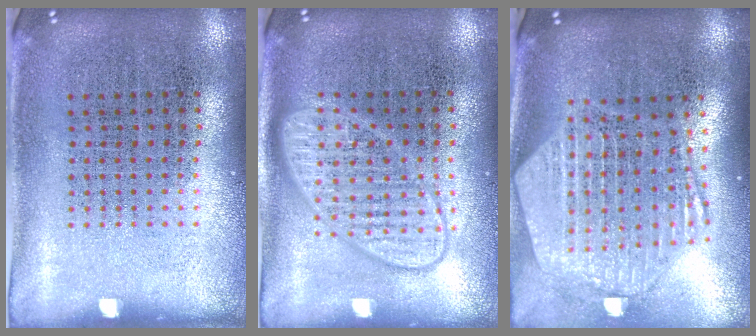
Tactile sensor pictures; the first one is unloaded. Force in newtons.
{"total": 2.9, "press": 2.8, "slide": 0.4}
{"total": 2.7, "press": 2.3, "slide": 1.5}